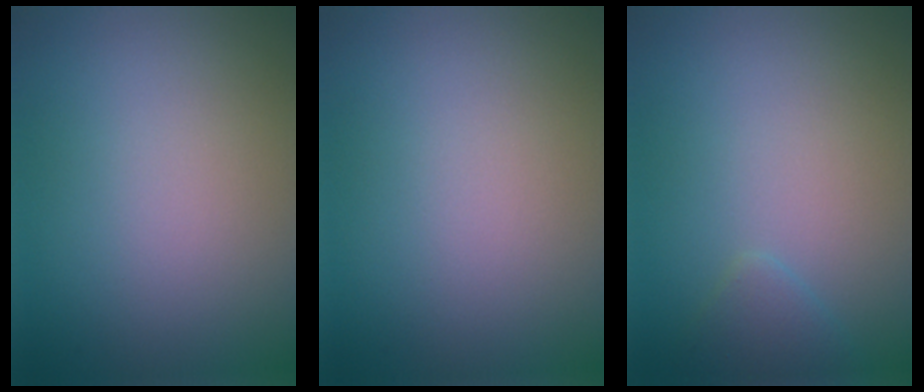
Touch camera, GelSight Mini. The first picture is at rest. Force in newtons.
{"total": 0.0}
{"total": 1.5, "press": 1.5, "slide": 0.1}